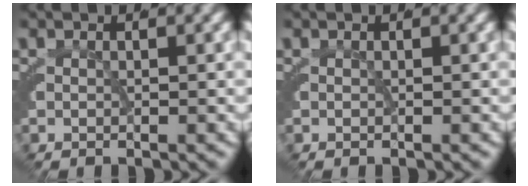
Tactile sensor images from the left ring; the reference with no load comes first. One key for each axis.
{"total": 0.0}